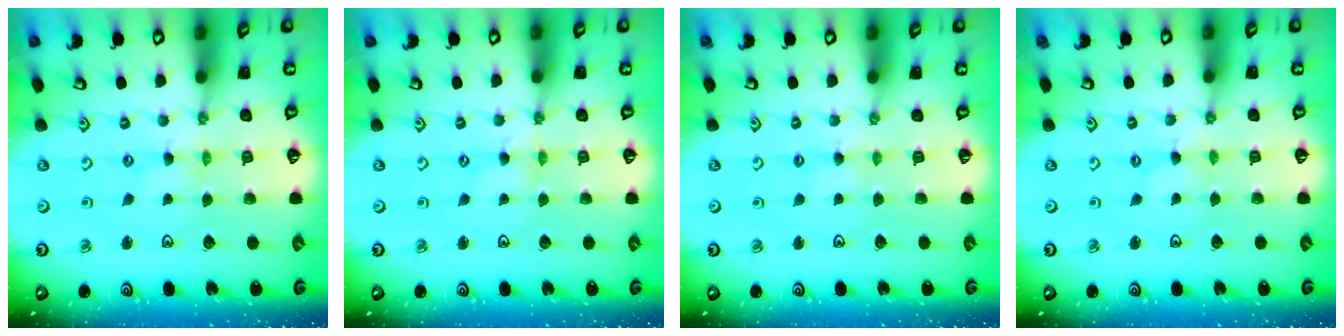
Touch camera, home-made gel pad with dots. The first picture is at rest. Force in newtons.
{"total": 1.1, "press": 1.1, "slide": 0.1}
{"total": 2.5, "press": 2.5, "slide": 0.3}
{"total": 0.0}